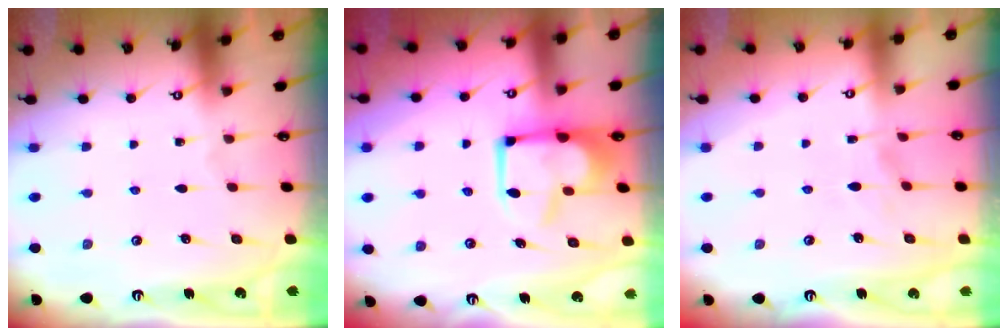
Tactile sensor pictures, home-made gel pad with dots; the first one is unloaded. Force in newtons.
{"total": 2.1, "press": 2.0, "slide": 0.8}
{"total": 3.6, "press": 3.5, "slide": 0.9}